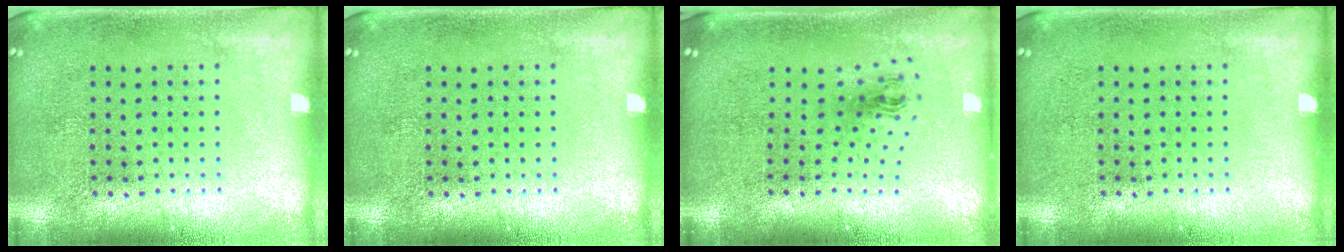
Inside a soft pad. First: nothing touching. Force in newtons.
{"total": 0.0}
{"total": 1.0, "press": 0.4, "slide": 0.9}
{"total": 0.0}